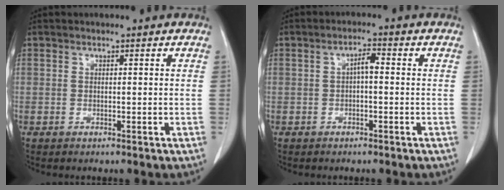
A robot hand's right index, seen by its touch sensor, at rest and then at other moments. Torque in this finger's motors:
{"motor_torque": [0.37, -0.02, 0.11, 0.06]}